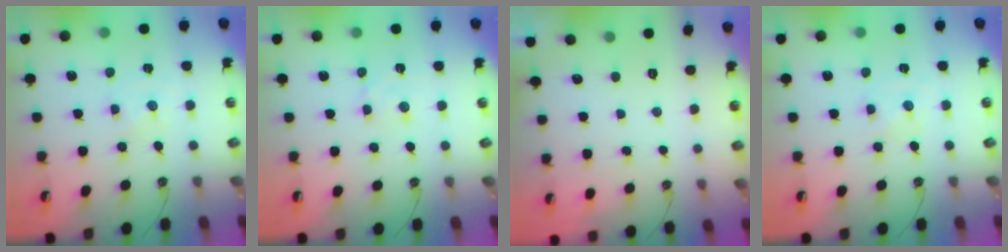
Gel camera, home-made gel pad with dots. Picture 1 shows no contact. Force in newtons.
{"total": 2.5, "press": 2.5, "slide": 0.4}
{"total": 0.0}
{"total": 0.0}